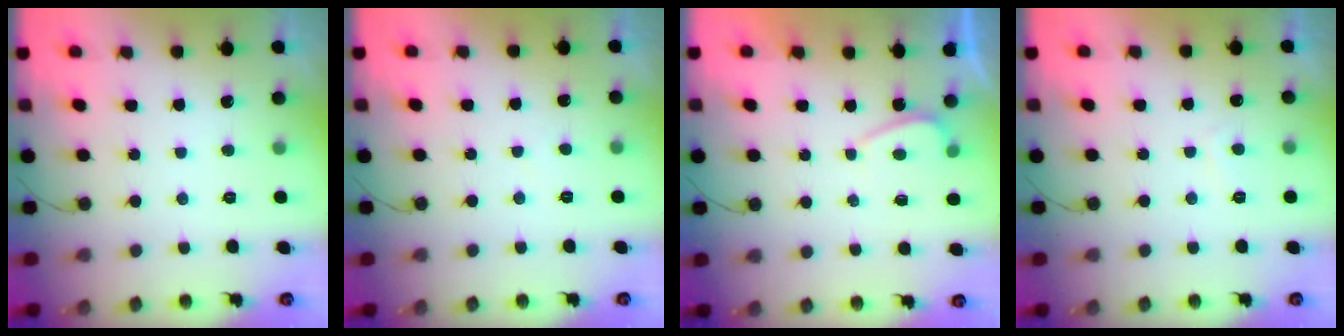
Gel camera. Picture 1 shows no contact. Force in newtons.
{"total": 1.3, "press": 1.3, "slide": 0.4}
{"total": 0.6, "press": 0.4, "slide": 0.5}
{"total": 0.7, "press": 0.5, "slide": 0.5}